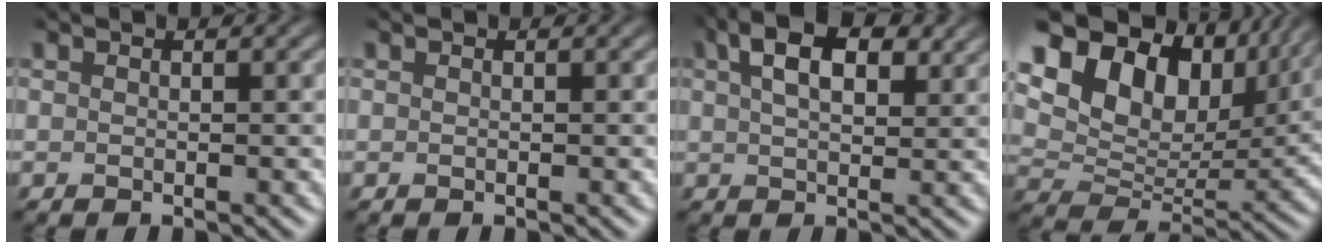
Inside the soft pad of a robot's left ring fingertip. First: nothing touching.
{"total": 0.0}
{"total": 5.7, "force": [2.7, 2.8, 4.2], "torque": [-0.073, 0.011, 0.040]}
{"total": 15.3, "force": [8.0, 9.5, 9.1], "torque": [-0.159, 0.042, 0.139]}